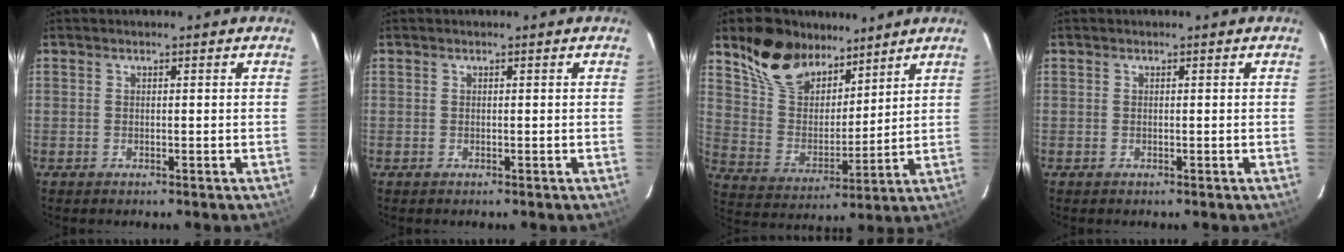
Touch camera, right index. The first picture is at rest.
{"total": 0.0}
{"total": 15.4, "force": [10.6, 8.5, 7.2], "torque": [-0.158, 0.038, 0.206]}
{"total": 0.0}